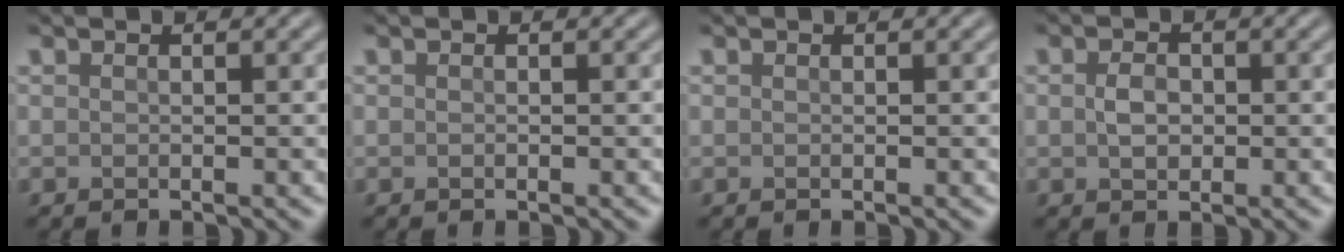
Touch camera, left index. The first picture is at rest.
{"total": 0.0}
{"total": 0.0}
{"total": 2.0, "force": [0.1, 1.4, 1.4], "torque": [-0.029, 0.000, 0.000]}